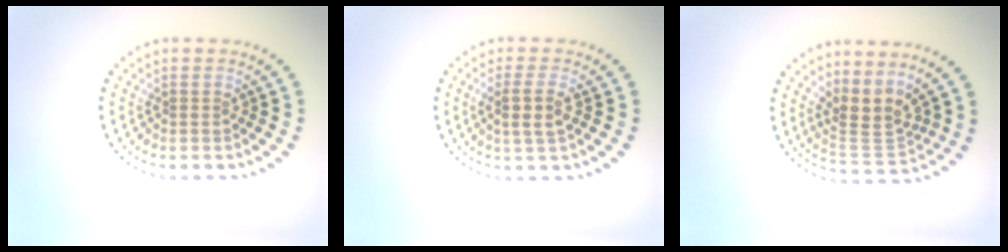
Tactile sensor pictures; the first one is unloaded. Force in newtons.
{"total": 2.3, "press": 2.0, "slide": 1.0}
{"total": 3.3, "press": 2.6, "slide": 2.1}